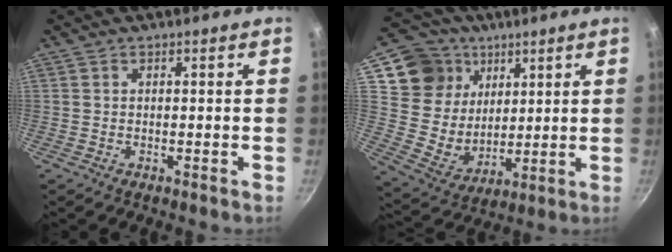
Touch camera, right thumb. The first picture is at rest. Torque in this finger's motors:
{"motor_torque": [-0.98, 1.20, 0.18, -0.30, -0.01]}